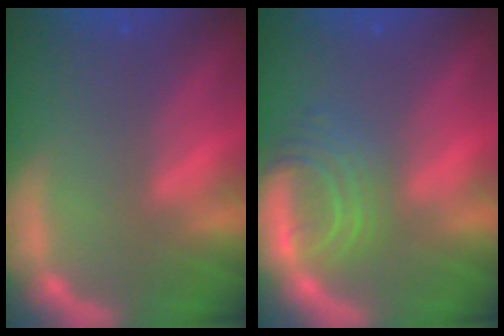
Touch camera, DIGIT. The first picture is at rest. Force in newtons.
{"total": 5.0}